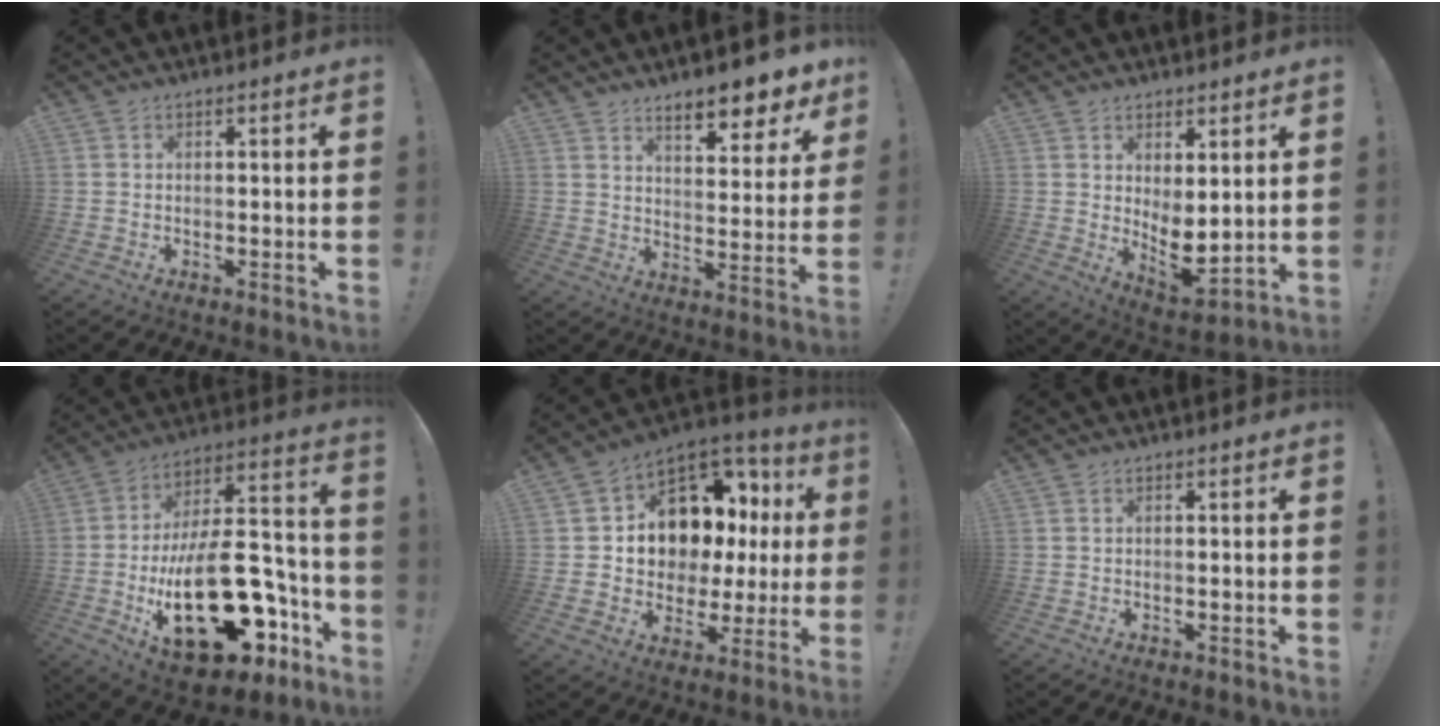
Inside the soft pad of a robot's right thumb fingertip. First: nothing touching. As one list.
[{"total": 9.6, "force": [7.8, 2.5, 5.0], "torque": [-0.057, -0.064, 0.133]}, {"total": 6.2, "force": [2.2, 2.9, 5.0], "torque": [-0.048, -0.045, 0.049]}, {"total": 30.0, "force": [-9.9, 14.5, 24.3], "torque": [-0.410, 0.053, -0.144]}, {"total": 12.0, "force": [4.9, 9.3, 5.8], "torque": [-0.087, -0.050, 0.105]}, {"total": 0.0}]